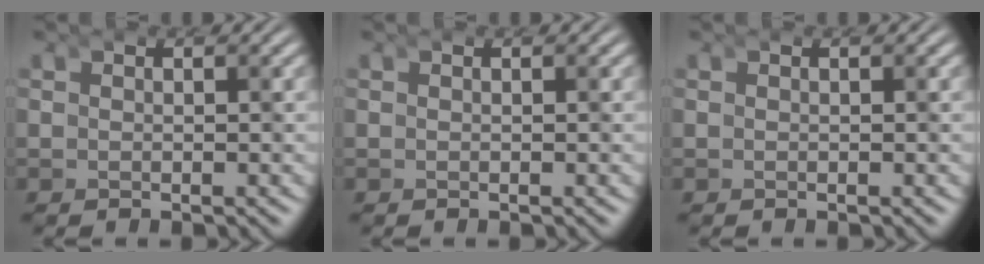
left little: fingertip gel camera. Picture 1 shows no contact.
{"total": 0.0}
{"total": 0.0}